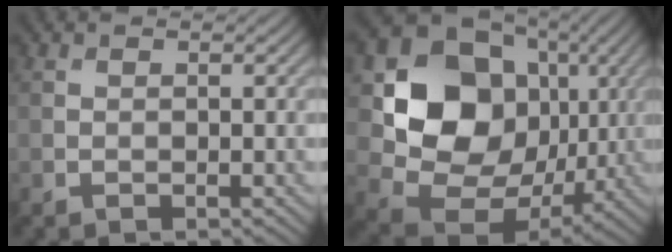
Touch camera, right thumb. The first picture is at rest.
{"total": 16.3, "force": [2.7, 13.4, 8.9], "torque": [-0.176, -0.017, 0.047]}